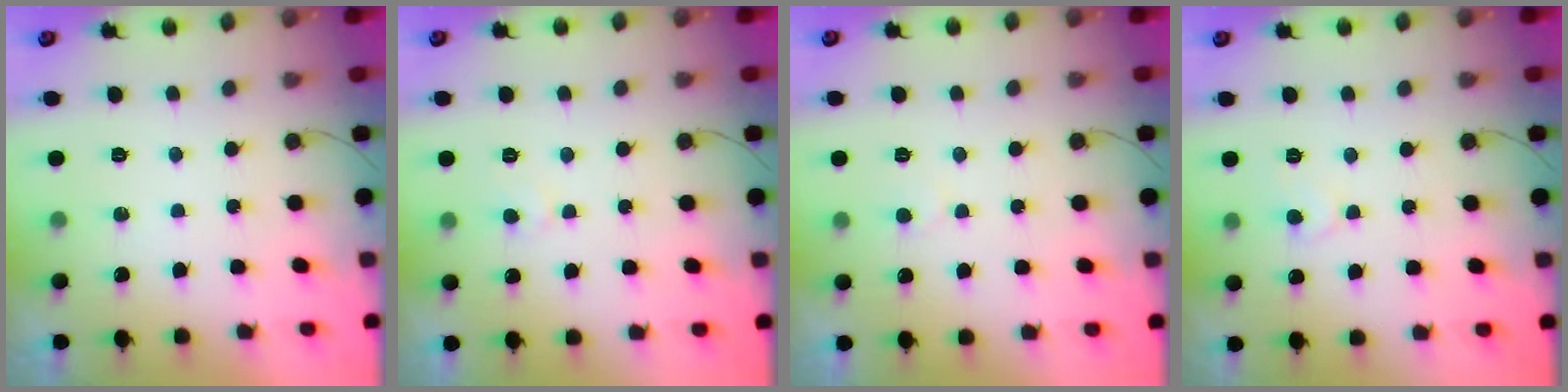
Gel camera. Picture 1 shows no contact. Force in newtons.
{"total": 3.2, "press": 3.1, "slide": 0.4}
{"total": 3.9, "press": 3.9, "slide": 0.3}
{"total": 5.0, "press": 5.0, "slide": 0.5}